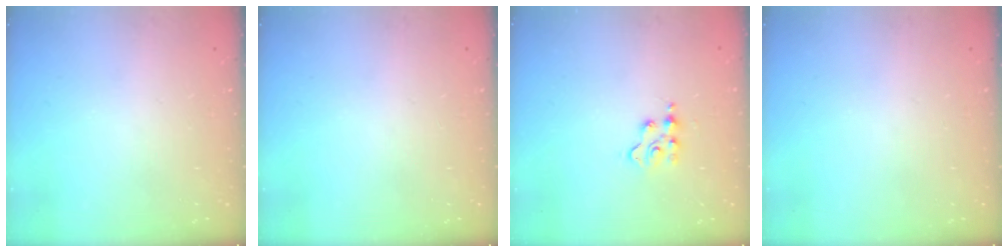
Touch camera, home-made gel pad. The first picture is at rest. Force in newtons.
{"total": 0.0}
{"total": 3.0, "press": 3.0, "slide": 0.4}
{"total": 0.0}